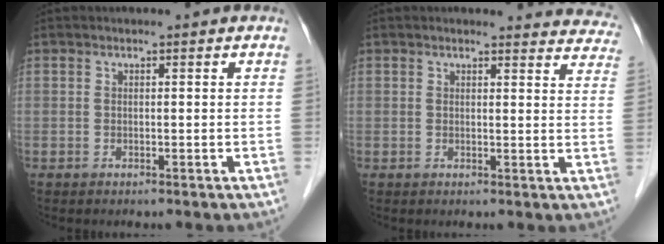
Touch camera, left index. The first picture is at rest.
{"total": 11.2, "force": [10.9, 2.1, 0.9], "torque": [0.033, -0.046, 0.079]}